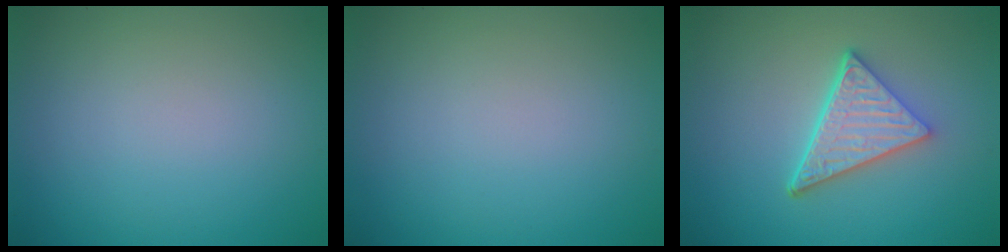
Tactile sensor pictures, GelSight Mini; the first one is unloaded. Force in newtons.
{"total": 0.0}
{"total": 4.9, "press": 3.7, "slide": 3.2}